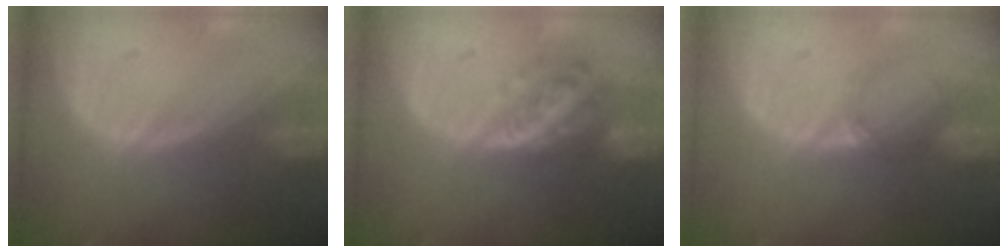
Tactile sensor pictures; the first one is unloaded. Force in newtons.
{"total": 5.8, "press": 5.3, "slide": 2.4}
{"total": 2.5, "press": 2.0, "slide": 1.4}